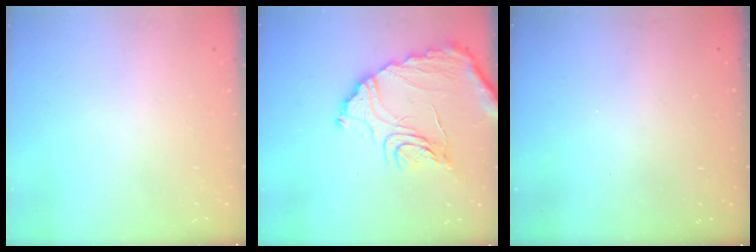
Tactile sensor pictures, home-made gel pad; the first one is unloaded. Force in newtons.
{"total": 15.1, "press": 15.0, "slide": 1.7}
{"total": 3.1, "press": 3.1, "slide": 0.1}